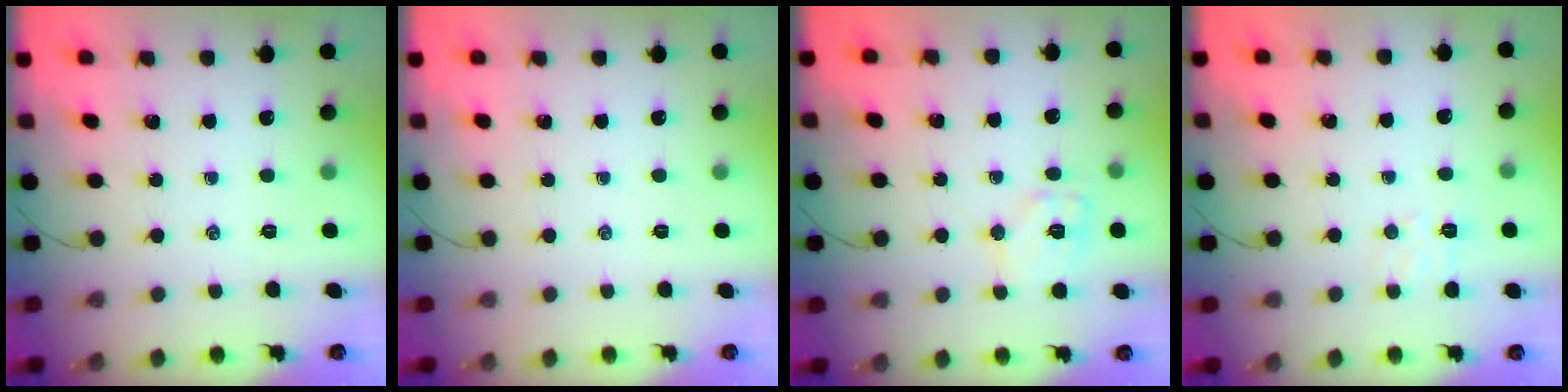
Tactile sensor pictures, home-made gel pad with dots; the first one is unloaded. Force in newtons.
{"total": 0.0}
{"total": 9.7, "press": 9.7, "slide": 0.6}
{"total": 5.5, "press": 5.3, "slide": 1.4}